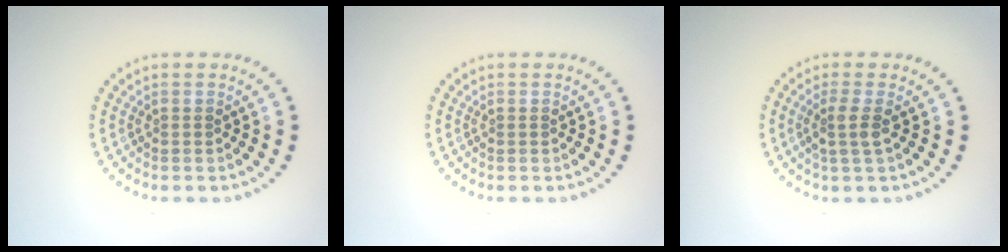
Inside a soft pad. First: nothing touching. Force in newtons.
{"total": 0.0}
{"total": 2.0, "press": 1.5, "slide": 1.2}